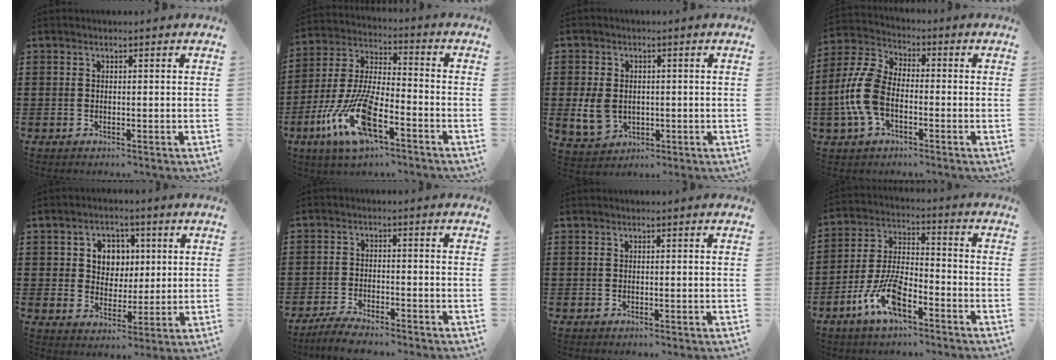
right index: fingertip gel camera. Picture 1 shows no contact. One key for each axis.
{"total": 12.9, "fx": -7.0, "fy": 4.2, "fz": 10.0, "tx": -0.238, "ty": -0.009, "tz": -0.136}
{"total": 5.0, "fx": -0.6, "fy": 4.0, "fz": 3.0, "tx": -0.076, "ty": 0.003, "tz": -0.011}
{"total": 9.2, "fx": -2.0, "fy": 5.4, "fz": 7.2, "tx": -0.198, "ty": -0.006, "tz": -0.049}
{"total": 5.6, "fx": 1.5, "fy": 5.0, "fz": 2.1, "tx": -0.056, "ty": 0.017, "tz": 0.021}
{"total": 3.4, "fx": -3.2, "fy": 0.3, "fz": 0.9, "tx": -0.022, "ty": 0.005, "tz": -0.068}
{"total": 0.0}
{"total": 8.7, "fx": -4.9, "fy": 3.5, "fz": 6.2, "tx": -0.153, "ty": 0.000, "tz": -0.097}